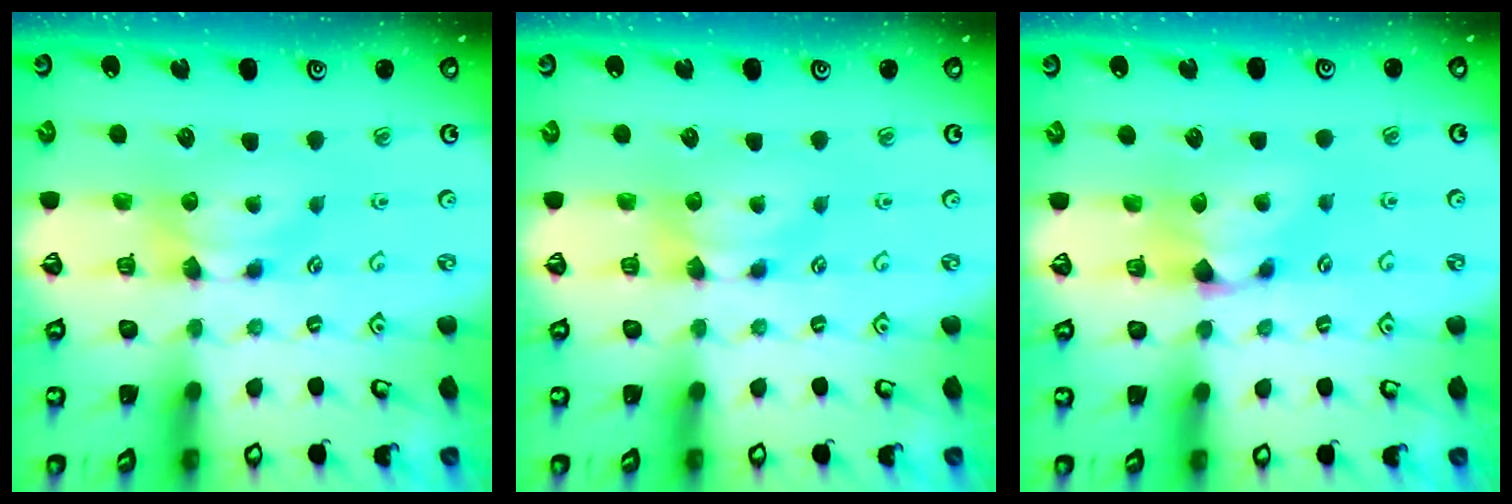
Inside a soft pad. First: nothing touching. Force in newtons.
{"total": 0.0}
{"total": 1.0, "press": 0.2, "slide": 0.9}